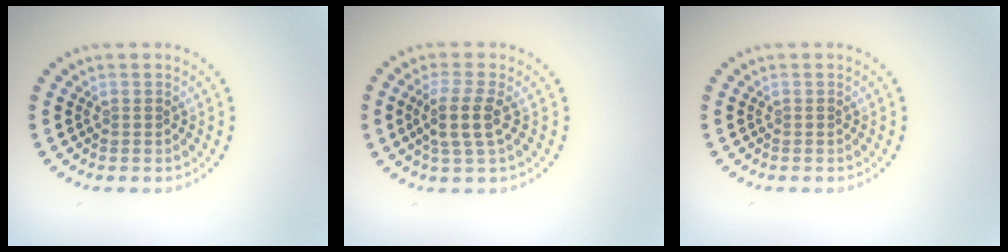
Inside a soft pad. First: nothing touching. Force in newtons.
{"total": 2.9, "press": 2.4, "slide": 1.6}
{"total": 0.0}